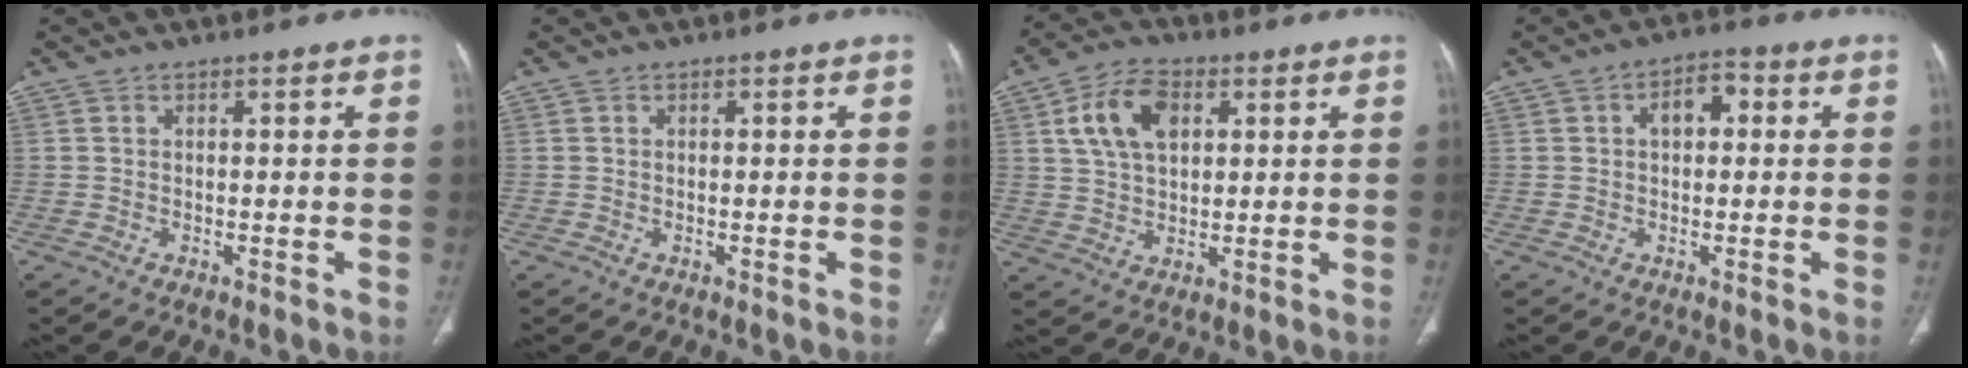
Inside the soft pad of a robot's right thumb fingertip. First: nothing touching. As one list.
[{"total": 0.0}, {"total": 10.5, "force": [3.5, 6.5, 7.4], "torque": [-0.126, 0.001, 0.062]}, {"total": 5.2, "force": [1.0, 3.3, 3.9], "torque": [-0.048, 0.018, 0.008]}]